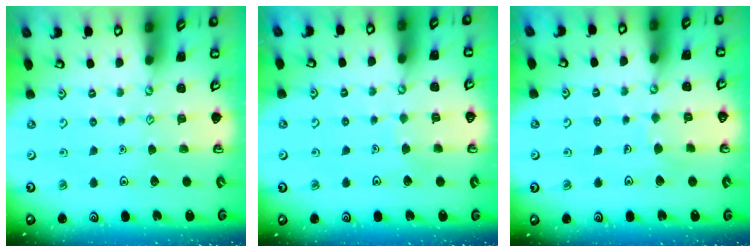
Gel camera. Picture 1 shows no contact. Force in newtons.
{"total": 3.9, "press": 3.9, "slide": 0.3}
{"total": 4.6, "press": 4.6, "slide": 0.3}